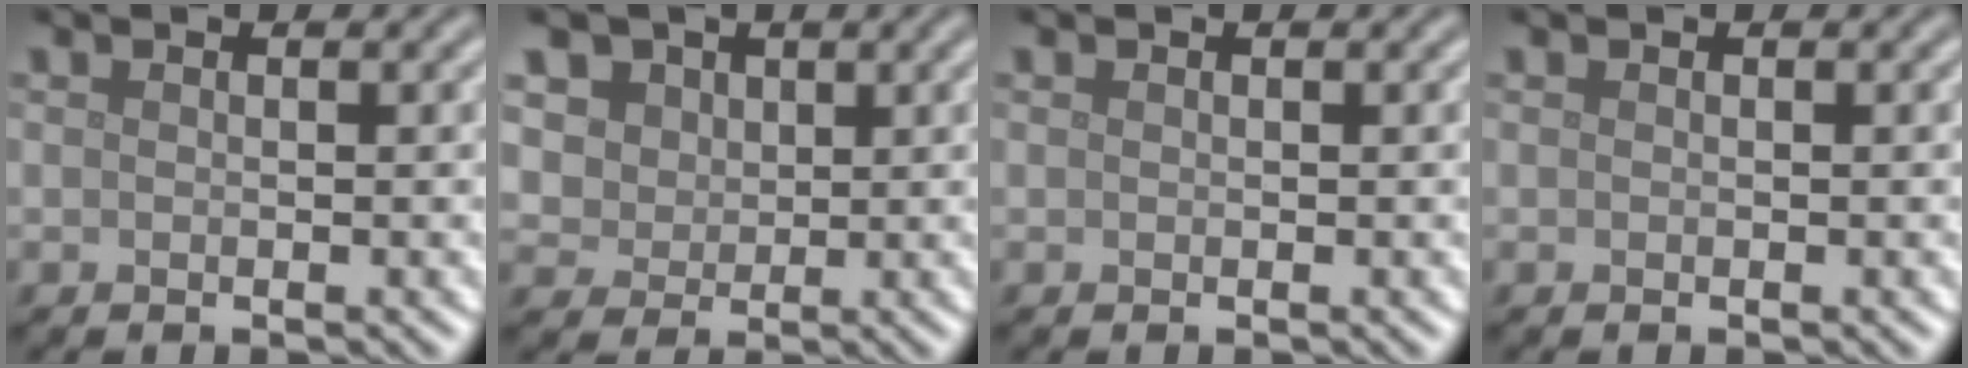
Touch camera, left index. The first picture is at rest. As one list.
[{"total": 5.6, "force": [2.8, 4.2, 2.3], "torque": [-0.049, 0.001, 0.039]}, {"total": 0.0}, {"total": 0.0}]